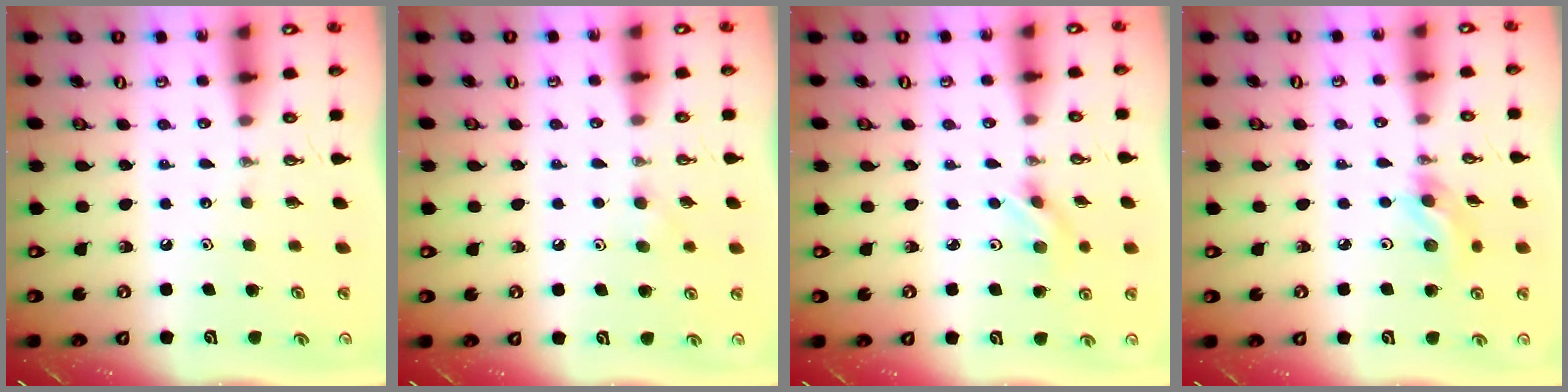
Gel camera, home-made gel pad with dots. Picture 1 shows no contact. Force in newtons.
{"total": 4.2, "press": 4.0, "slide": 1.2}
{"total": 2.3, "press": 2.1, "slide": 0.8}
{"total": 6.5, "press": 6.2, "slide": 2.0}